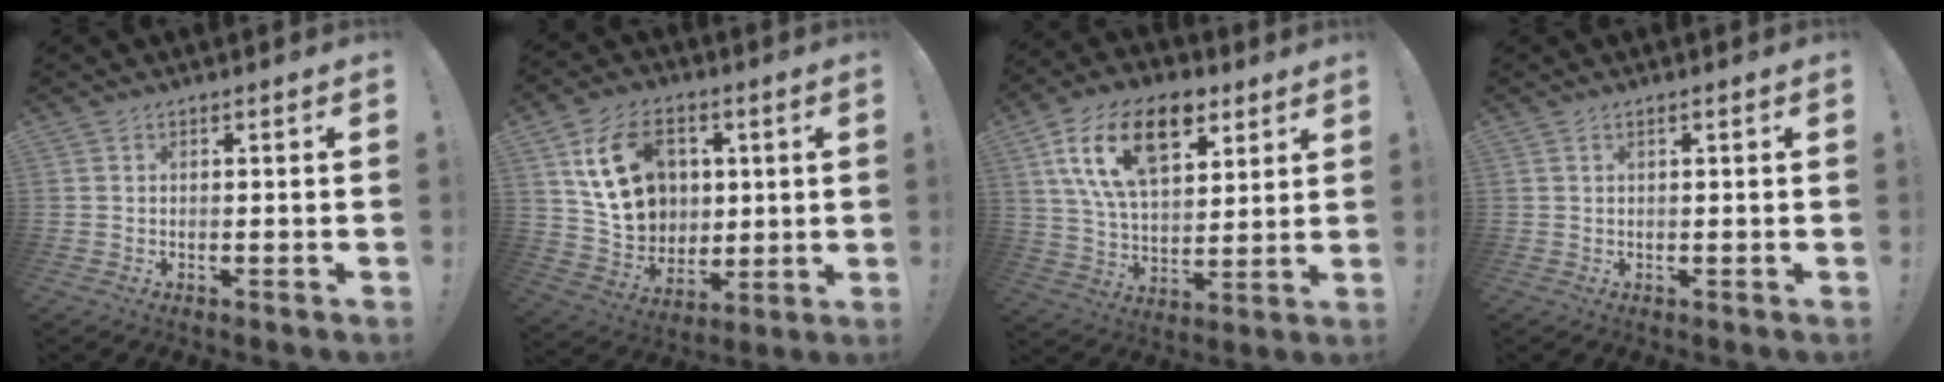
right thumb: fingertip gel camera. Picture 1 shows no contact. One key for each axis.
{"total": 17.9, "fx": 5.8, "fy": 13.9, "fz": 9.7, "tx": -0.165, "ty": -0.018, "tz": 0.117}
{"total": 19.6, "fx": 9.4, "fy": 11.3, "fz": 12.9, "tx": -0.235, "ty": -0.032, "tz": 0.168}
{"total": 1.1, "fx": 0.5, "fy": -0.1, "fz": 1.0, "tx": -0.023, "ty": 0.003, "tz": 0.008}